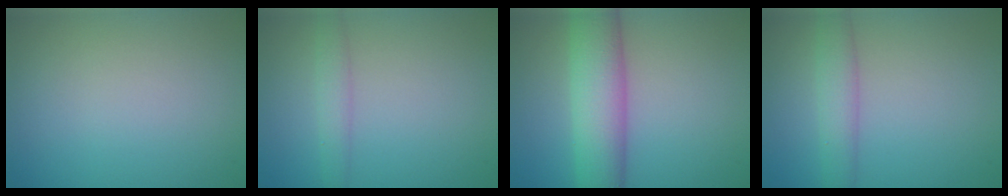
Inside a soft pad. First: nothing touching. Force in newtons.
{"total": 1.8, "press": 1.8, "slide": 0.1}
{"total": 6.8, "press": 6.8, "slide": 0.2}
{"total": 2.9, "press": 2.9, "slide": 0.1}